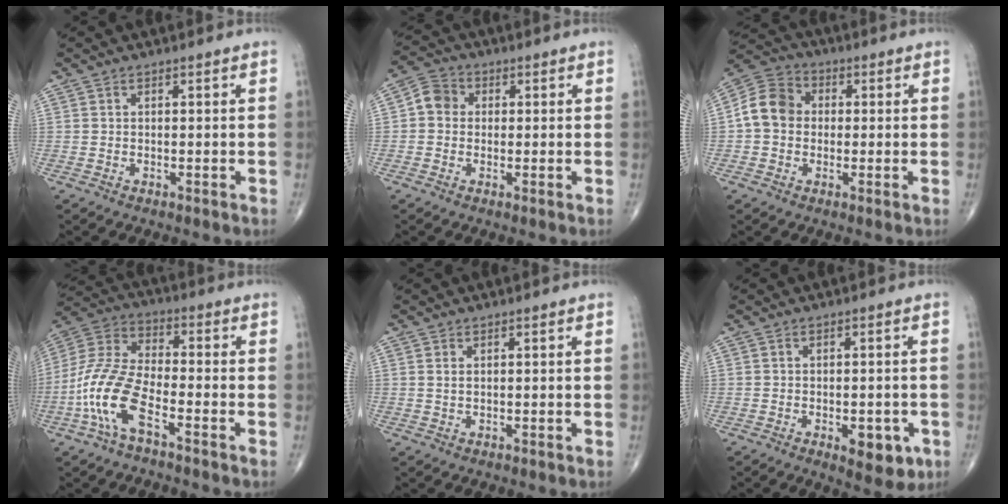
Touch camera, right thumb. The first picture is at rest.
{"total": 4.9, "force": [0.2, 4.3, 2.1], "torque": [-0.023, 0.012, -0.007]}
{"total": 8.8, "force": [0.1, 7.4, 4.8], "torque": [-0.077, 0.026, -0.013]}
{"total": 13.1, "force": [-5.6, 5.2, 10.7], "torque": [-0.238, 0.032, -0.116]}
{"total": 1.2, "force": [0.5, 0.7, 0.8], "torque": [-0.019, 0.000, 0.013]}
{"total": 7.1, "force": [-2.5, 3.5, 5.6], "torque": [-0.054, 0.000, -0.023]}